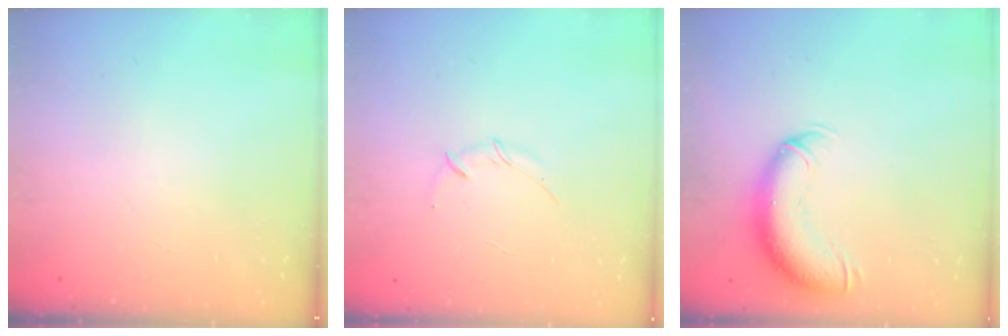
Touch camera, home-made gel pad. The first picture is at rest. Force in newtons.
{"total": 3.0, "press": 2.9, "slide": 0.8}
{"total": 12.5, "press": 12.2, "slide": 3.0}